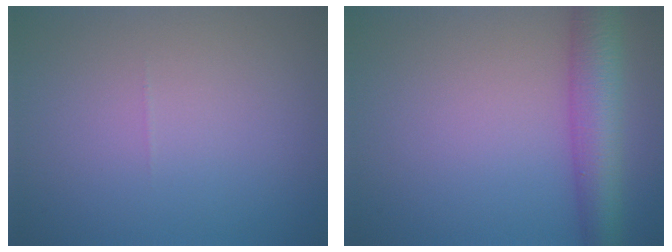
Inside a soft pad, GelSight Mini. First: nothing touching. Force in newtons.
{"total": 5.9, "press": 5.9, "slide": 0.2}